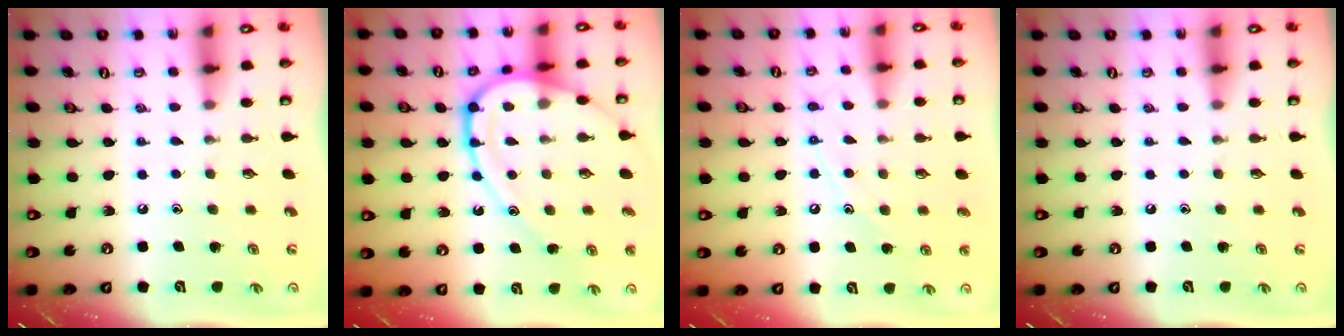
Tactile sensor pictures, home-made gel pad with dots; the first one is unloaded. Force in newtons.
{"total": 15.7, "press": 15.6, "slide": 1.6}
{"total": 8.2, "press": 8.2, "slide": 0.8}
{"total": 0.0}